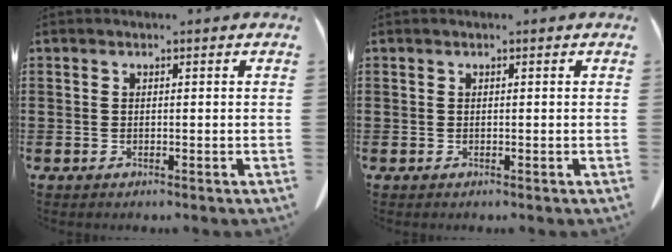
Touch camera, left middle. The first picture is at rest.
{"total": 0.0}